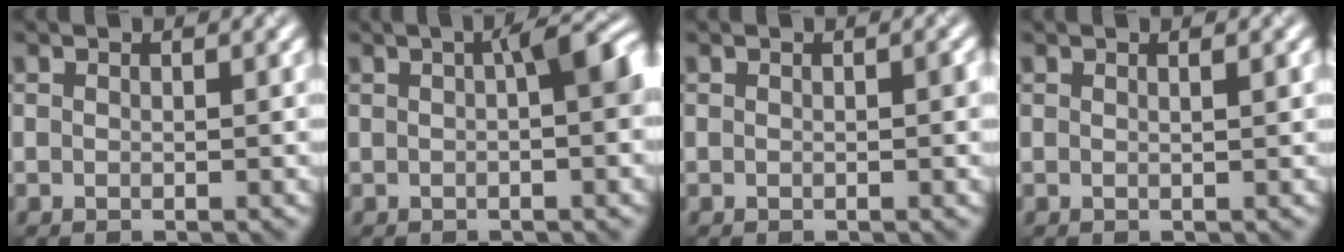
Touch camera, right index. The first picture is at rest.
{"total": 4.1, "force": [0.7, 1.2, 3.9], "torque": [-0.047, 0.018, 0.005]}
{"total": 0.7, "force": [0.0, 0.3, 0.6], "torque": [-0.009, -0.001, 0.000]}
{"total": 0.5, "force": [0.2, -0.1, 0.5], "torque": [-0.007, 0.002, 0.006]}